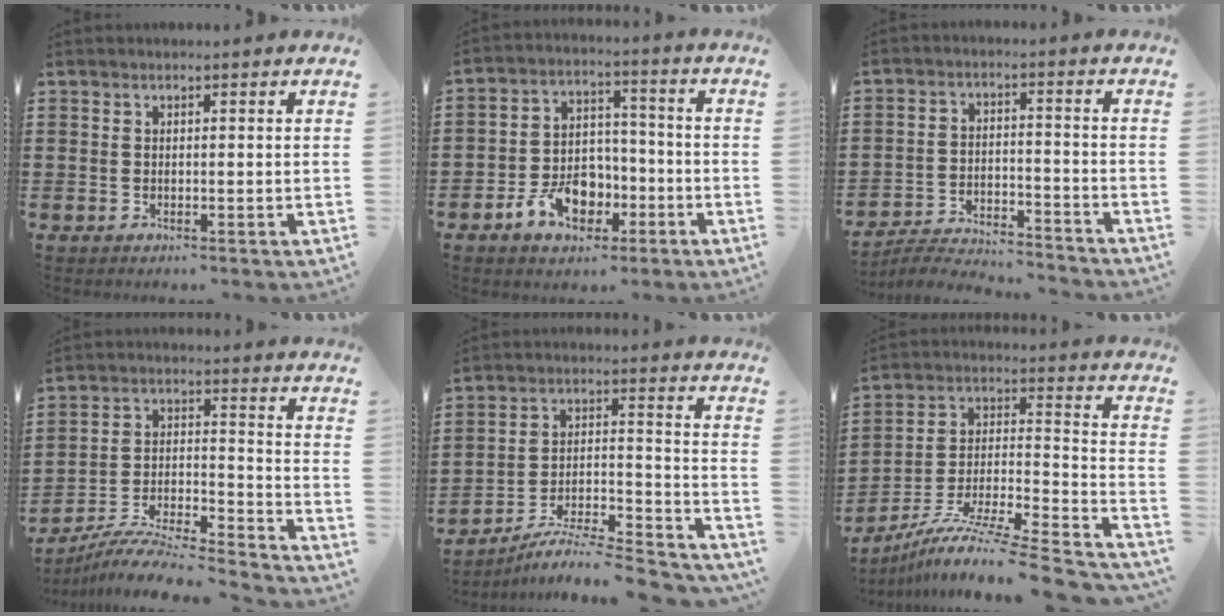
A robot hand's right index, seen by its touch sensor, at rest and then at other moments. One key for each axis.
{"total": 8.5, "fx": -3.8, "fy": 6.1, "fz": 4.6, "tx": -0.087, "ty": 0.020, "tz": -0.070}
{"total": 4.9, "fx": -4.9, "fy": 0.2, "fz": 0.6, "tx": -0.021, "ty": 0.002, "tz": -0.102}
{"total": 7.8, "fx": -7.5, "fy": 0.0, "fz": 2.3, "tx": -0.044, "ty": -0.004, "tz": -0.151}
{"total": 6.8, "fx": -6.4, "fy": 0.1, "fz": 2.5, "tx": -0.032, "ty": -0.003, "tz": -0.127}
{"total": 9.2, "fx": -7.1, "fy": 0.6, "fz": 5.9, "tx": -0.106, "ty": -0.009, "tz": -0.140}